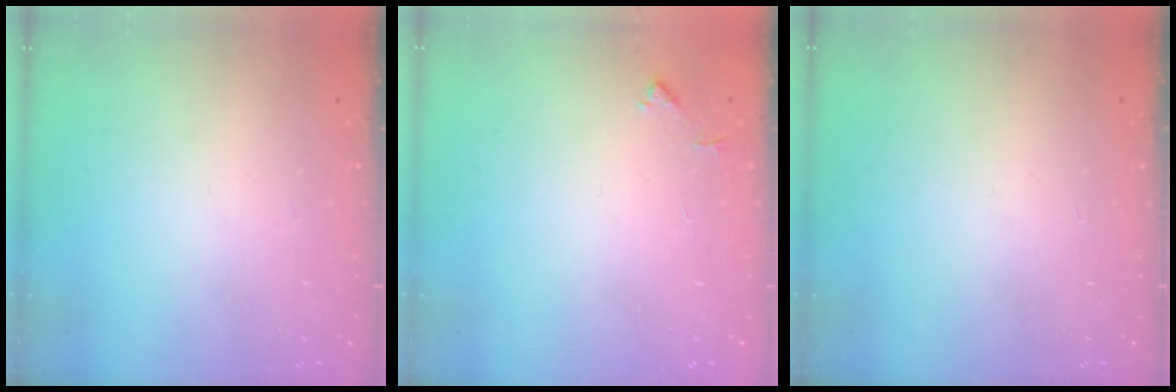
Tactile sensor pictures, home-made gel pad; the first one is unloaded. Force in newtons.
{"total": 3.5, "press": 3.5, "slide": 0.5}
{"total": 0.0}